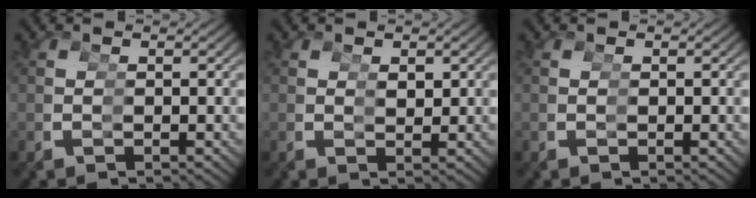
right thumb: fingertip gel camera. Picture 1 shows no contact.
{"total": 0.9, "force": [0.7, 0.4, 0.4], "torque": [0.001, -0.002, 0.013]}
{"total": 0.0}